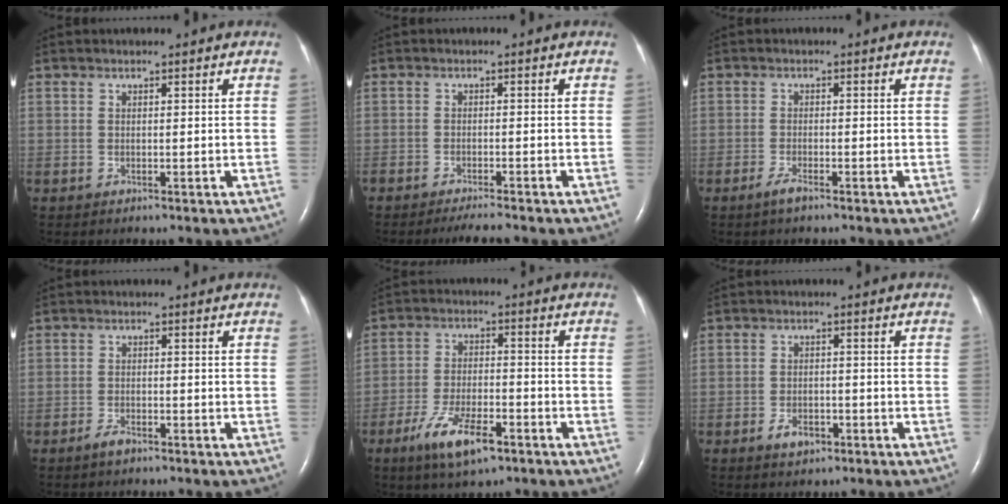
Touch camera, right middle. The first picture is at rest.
{"total": 3.1, "force": [-2.8, 0.0, 1.4], "torque": [-0.026, -0.008, -0.044]}
{"total": 1.8, "force": [-1.3, 0.2, 1.2], "torque": [-0.029, -0.003, -0.028]}
{"total": 1.9, "force": [-1.5, 0.6, 1.0], "torque": [-0.021, -0.001, -0.028]}
{"total": 8.8, "force": [-5.2, 2.5, 6.6], "torque": [-0.132, -0.012, -0.091]}
{"total": 2.9, "force": [-1.8, 1.6, 1.7], "torque": [-0.034, 0.001, -0.024]}